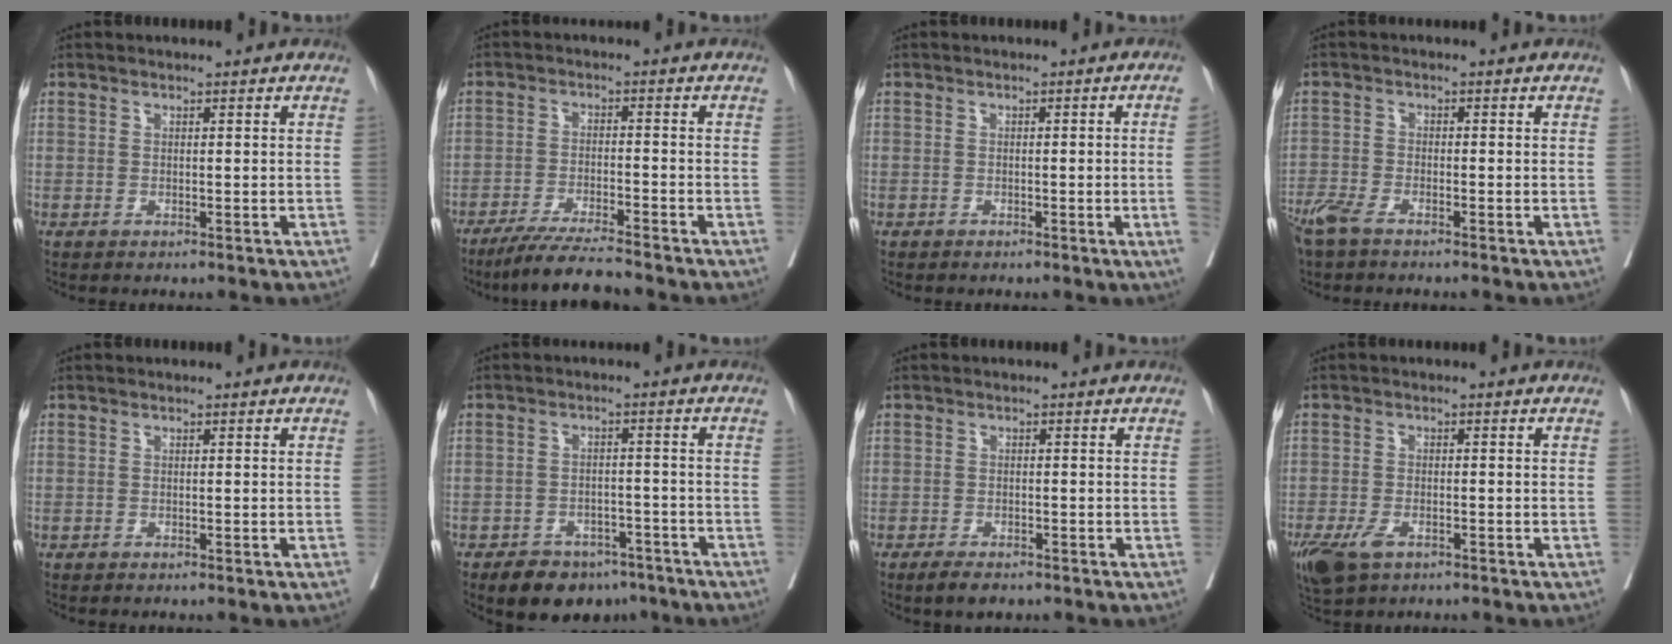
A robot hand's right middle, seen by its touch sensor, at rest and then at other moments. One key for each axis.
{"total": 7.8, "fx": -7.0, "fy": -0.9, "fz": 3.5, "tx": -0.054, "ty": -0.027, "tz": -0.121}
{"total": 3.1, "fx": -0.6, "fy": -1.2, "fz": 2.8, "tx": -0.038, "ty": -0.005, "tz": -0.007}
{"total": 4.2, "fx": -3.4, "fy": 1.1, "fz": 2.3, "tx": -0.050, "ty": -0.006, "tz": -0.068}
{"total": 0.0}
{"total": 8.8, "fx": -6.7, "fy": 4.8, "fz": 3.1, "tx": -0.039, "ty": 0.006, "tz": -0.095}
{"total": 3.0, "fx": -2.2, "fy": 1.0, "fz": 1.7, "tx": -0.033, "ty": -0.006, "tz": -0.033}
{"total": 6.4, "fx": -3.8, "fy": 3.3, "fz": 4.0, "tx": -0.079, "ty": -0.008, "tz": -0.064}